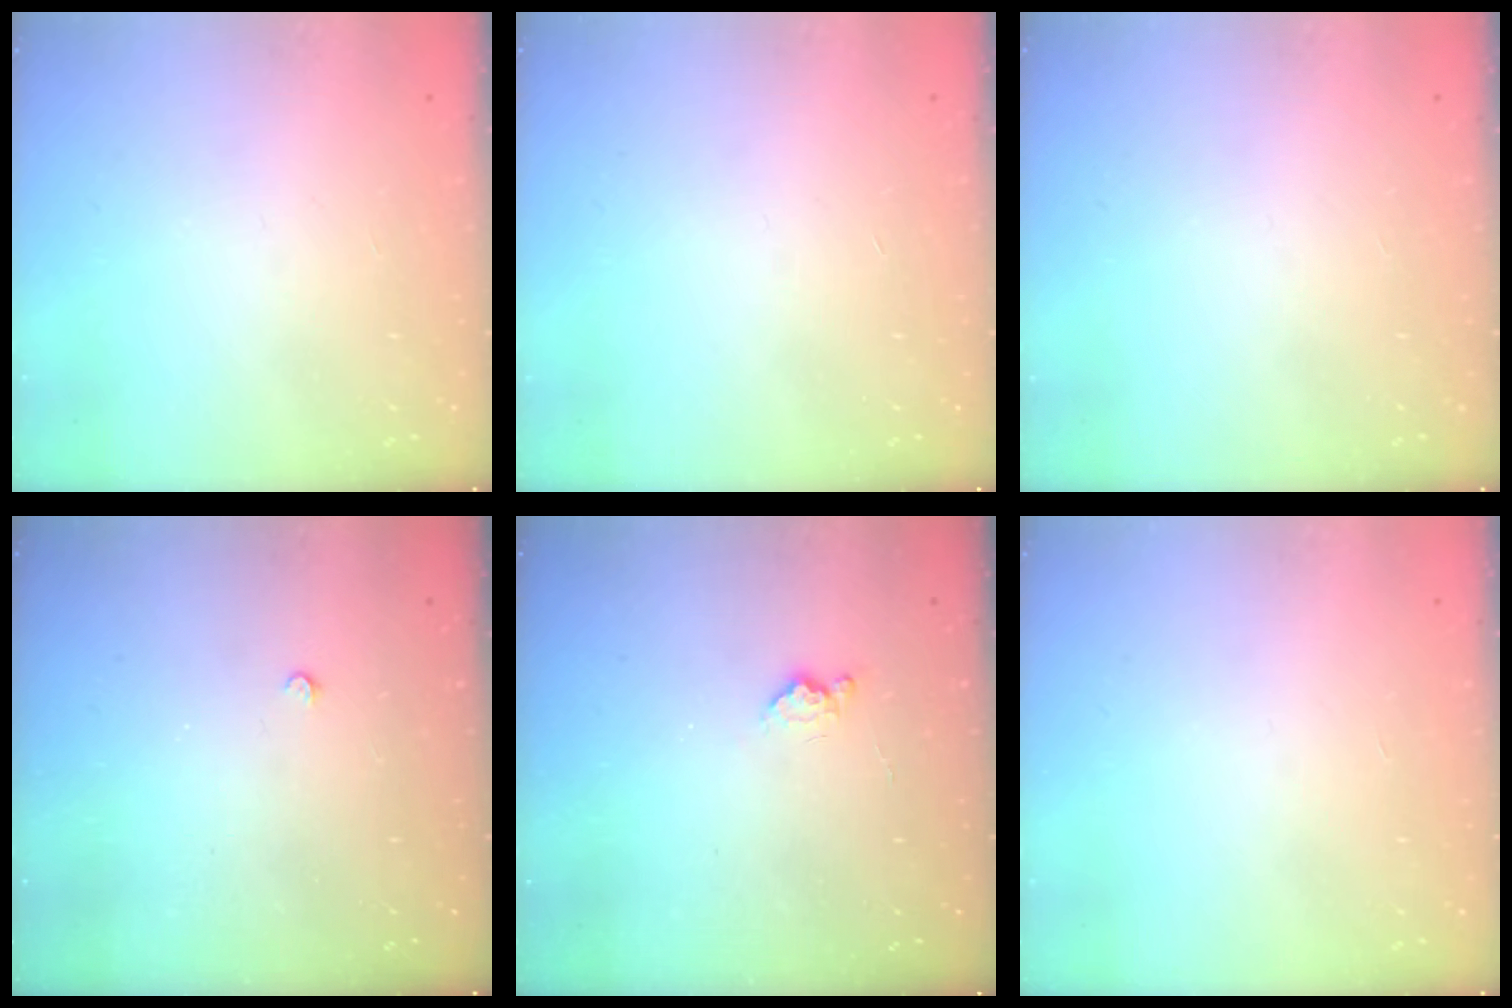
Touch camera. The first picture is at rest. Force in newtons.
{"total": 0.0}
{"total": 0.0}
{"total": 2.3, "press": 2.3, "slide": 0.4}
{"total": 7.3, "press": 7.3, "slide": 0.8}
{"total": 0.0}